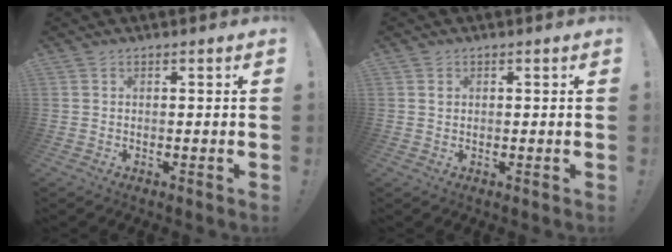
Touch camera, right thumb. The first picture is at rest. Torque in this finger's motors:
{"motor_torque": [-0.09, -0.09, -0.22, 0.21, -0.06]}